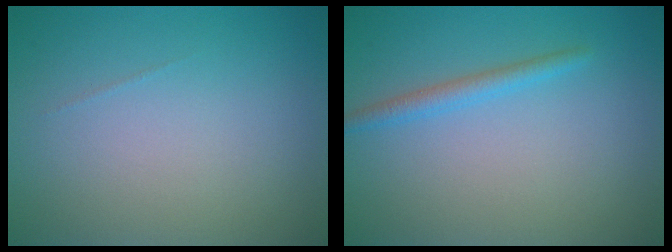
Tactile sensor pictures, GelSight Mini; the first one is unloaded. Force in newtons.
{"total": 1.7, "press": 1.7, "slide": 0.1}